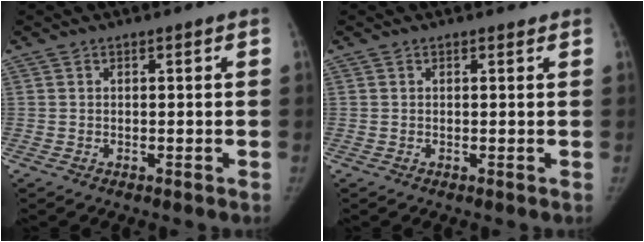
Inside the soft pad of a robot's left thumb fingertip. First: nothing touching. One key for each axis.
{"total": 0.5, "fx": 0.5, "fy": 0.3, "fz": 0.0, "tx": -0.004, "ty": -0.004, "tz": 0.005}